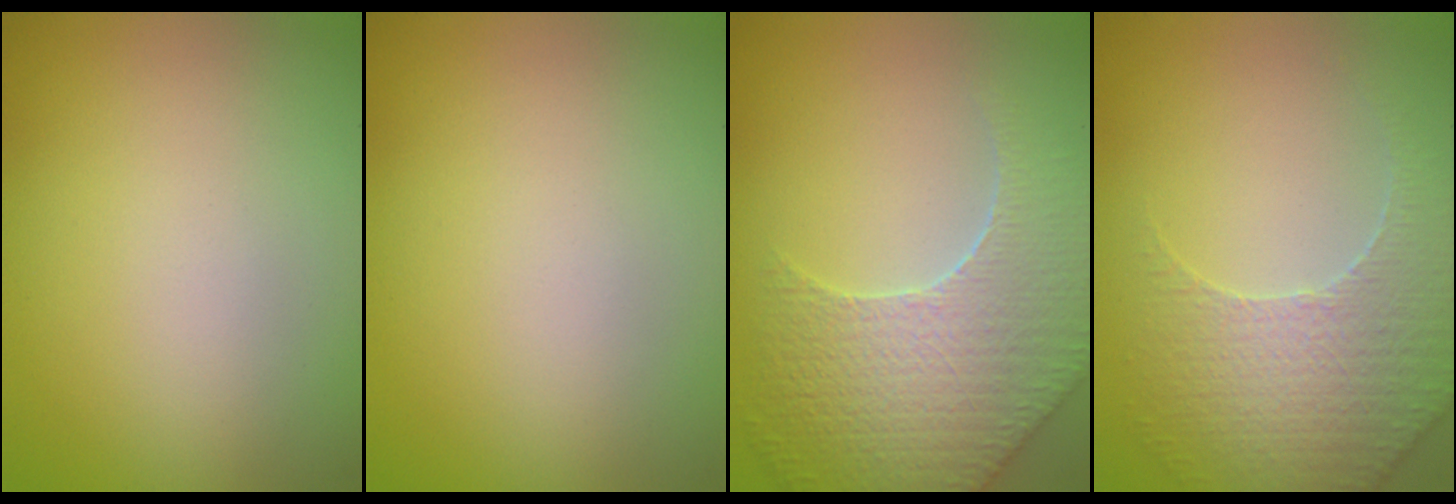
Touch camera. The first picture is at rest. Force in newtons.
{"total": 0.0}
{"total": 7.9, "press": 5.9, "slide": 5.3}
{"total": 4.1, "press": 4.0, "slide": 0.9}